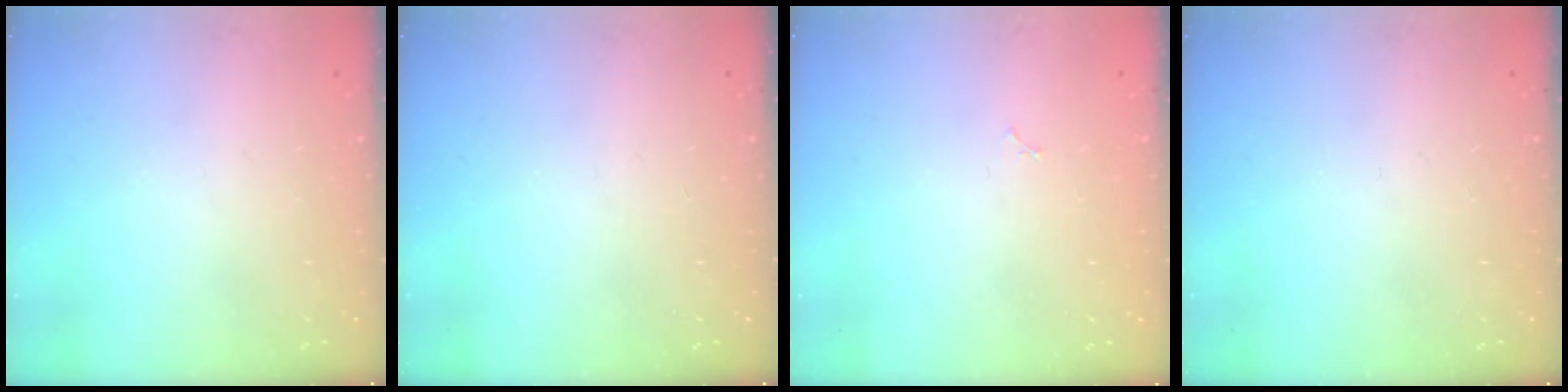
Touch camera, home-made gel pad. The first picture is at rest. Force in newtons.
{"total": 0.0}
{"total": 2.9, "press": 2.9, "slide": 0.4}
{"total": 0.0}